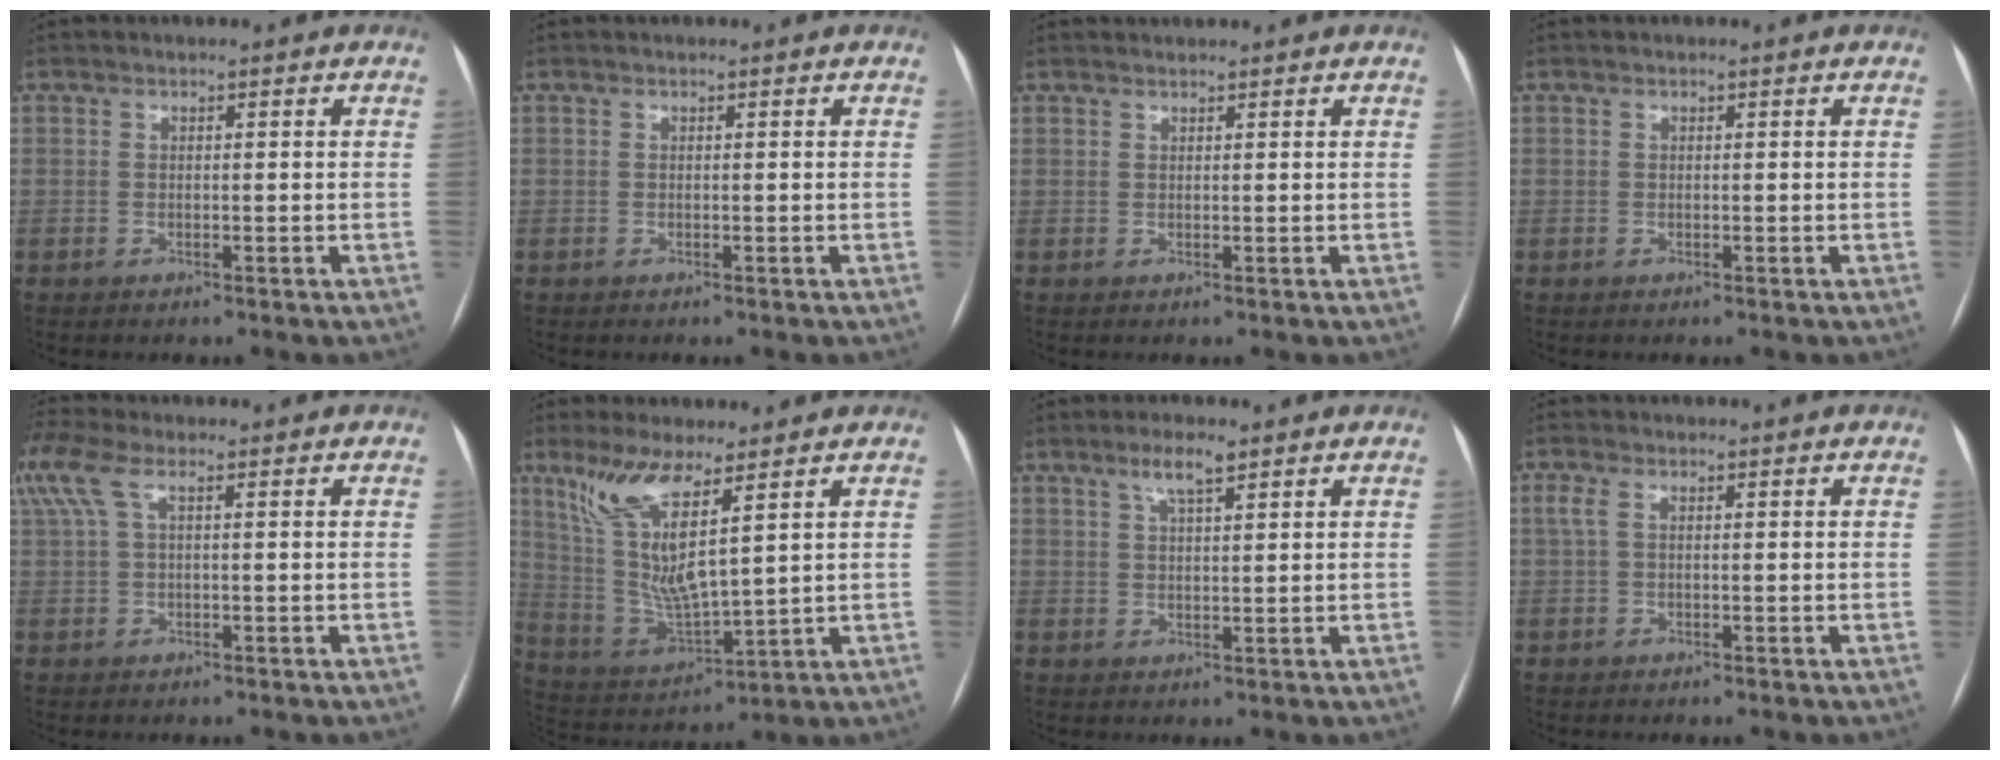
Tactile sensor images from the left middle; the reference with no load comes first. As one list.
[{"total": 0.0}, {"total": 1.6, "force": [1.5, 0.2, 0.3], "torque": [-0.005, 0.020, 0.029]}, {"total": 0.0}, {"total": 5.9, "force": [2.6, 0.8, 5.2], "torque": [-0.144, 0.043, 0.063]}, {"total": 11.2, "force": [5.7, 1.5, 9.5], "torque": [-0.208, -0.009, 0.118]}, {"total": 3.6, "force": [2.4, 0.5, 2.6], "torque": [-0.053, 0.004, 0.045]}, {"total": 1.2, "force": [0.2, 0.4, 1.1], "torque": [-0.031, 0.007, 0.008]}]